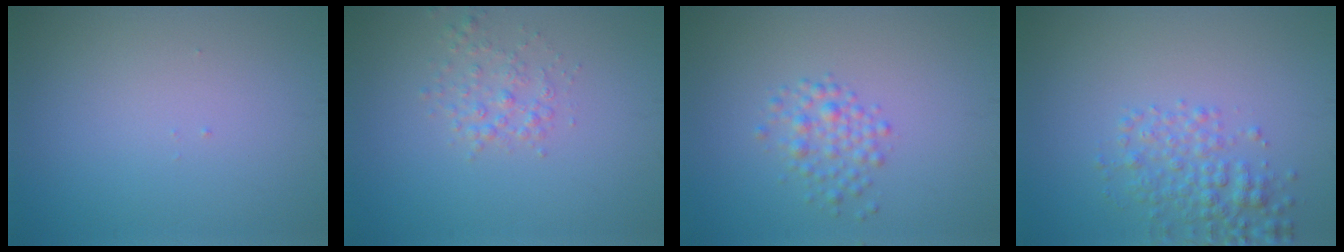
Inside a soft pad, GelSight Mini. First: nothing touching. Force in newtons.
{"total": 1.9, "press": 1.9, "slide": 0.1}
{"total": 2.2, "press": 2.2, "slide": 0.1}
{"total": 3.1, "press": 3.1, "slide": 0.1}